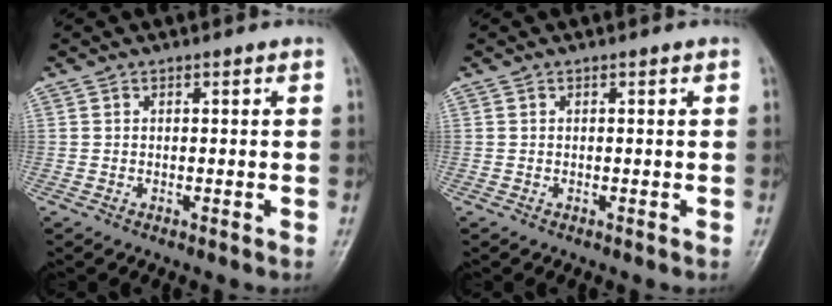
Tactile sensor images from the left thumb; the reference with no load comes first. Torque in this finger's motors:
{"motor_torque": [0.01, 0.01, 0.00, 0.00, 0.00]}